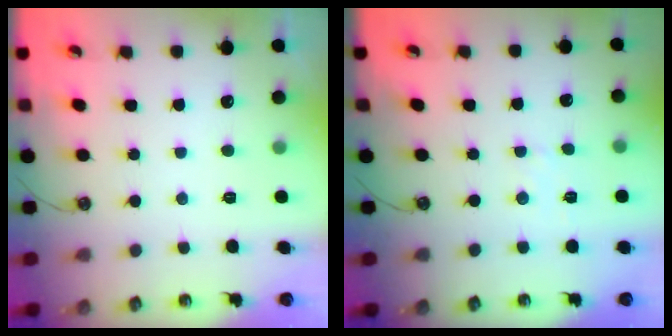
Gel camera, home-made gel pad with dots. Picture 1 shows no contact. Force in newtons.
{"total": 2.2, "press": 2.2, "slide": 0.3}